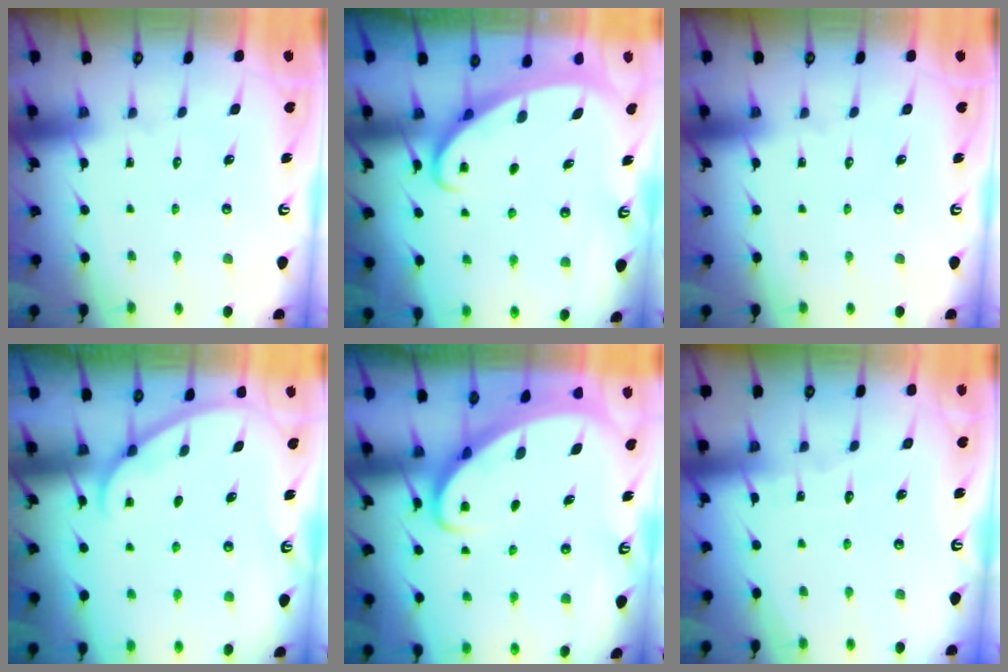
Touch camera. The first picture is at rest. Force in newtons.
{"total": 2.4, "press": 2.4, "slide": 0.4}
{"total": 0.0}
{"total": 3.2, "press": 3.1, "slide": 0.4}
{"total": 3.3, "press": 3.3, "slide": 0.4}
{"total": 3.3, "press": 3.3, "slide": 0.4}